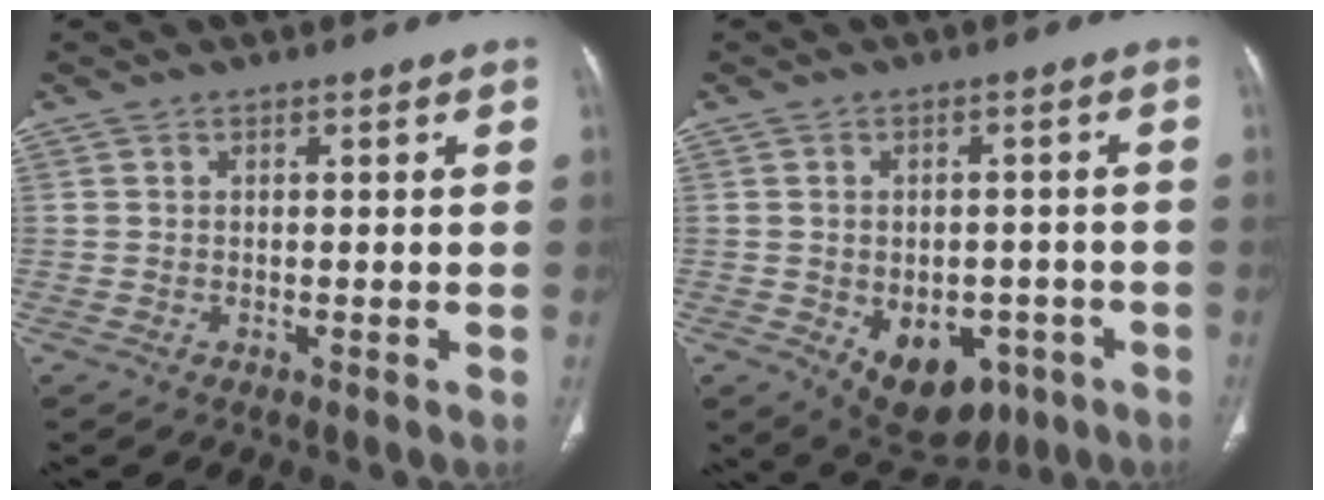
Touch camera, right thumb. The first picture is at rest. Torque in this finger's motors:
{"motor_torque": [-0.21, 0.47, 0.31, 0.32, 0.14]}